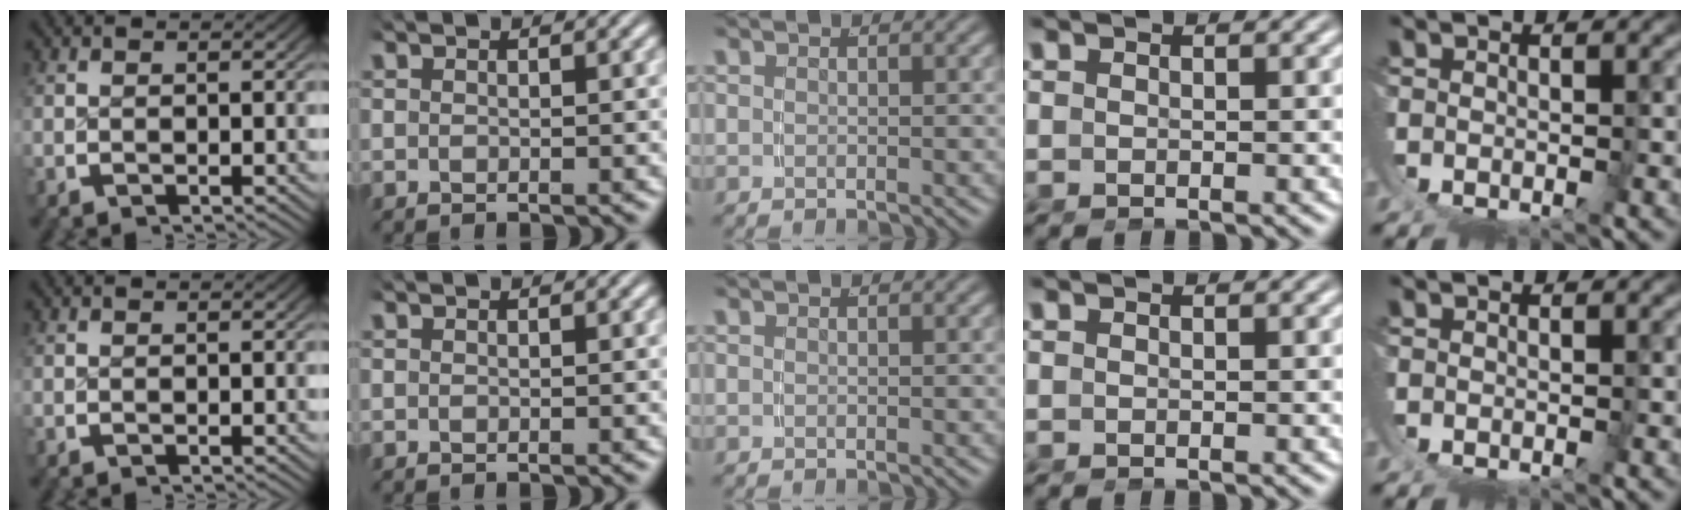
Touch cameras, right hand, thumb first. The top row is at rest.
{}